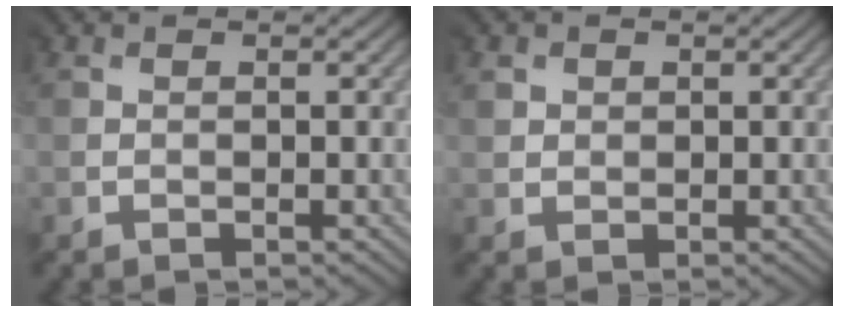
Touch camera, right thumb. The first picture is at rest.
{"total": 1.8, "force": [1.1, 1.3, -0.5], "torque": [0.008, -0.004, 0.020]}